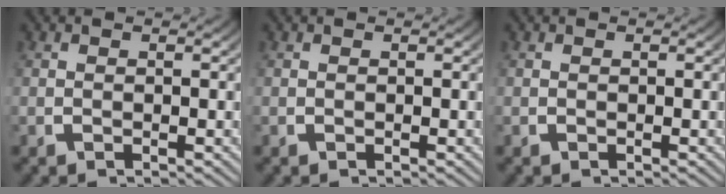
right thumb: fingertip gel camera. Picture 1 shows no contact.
{"total": 0.0}
{"total": 0.0}